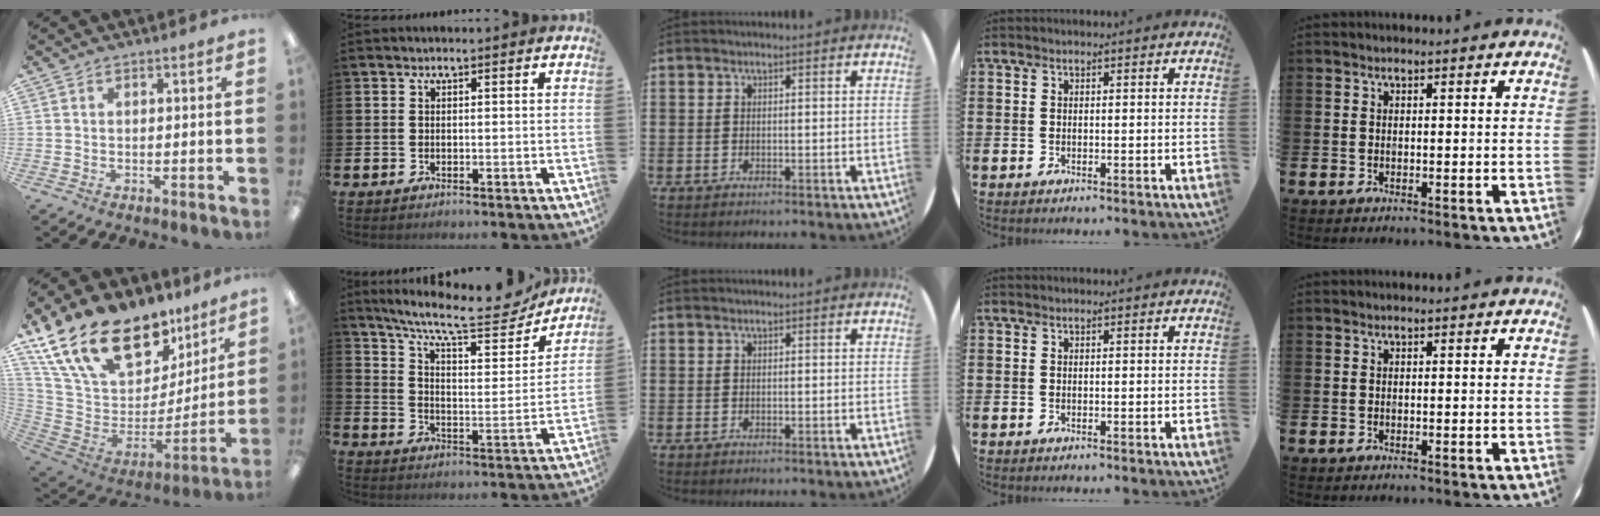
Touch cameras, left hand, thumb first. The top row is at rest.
{"thumb": {"total": 24.0, "force": [16.8, 11.5, 12.7], "torque": [-0.229, -0.102, 0.308]}, "index": {"total": 10.9, "force": [9.5, 2.3, 4.8], "torque": [-0.110, -0.063, 0.160]}}